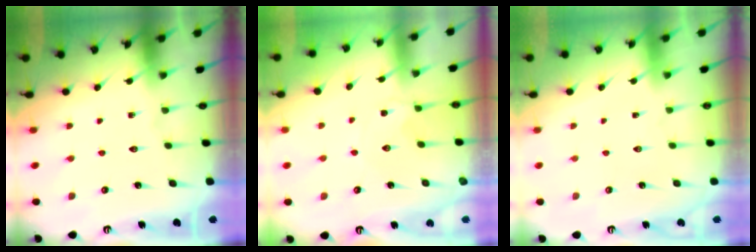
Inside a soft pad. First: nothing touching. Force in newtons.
{"total": 1.7, "press": 1.6, "slide": 0.3}
{"total": 1.5, "press": 1.5, "slide": 0.1}